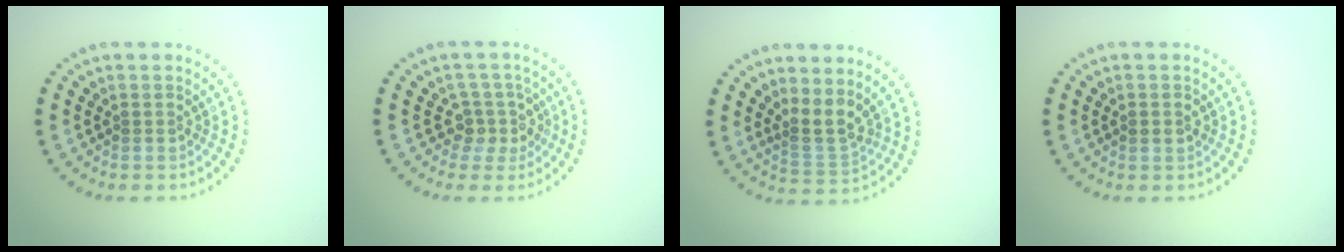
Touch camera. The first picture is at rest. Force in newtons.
{"total": 2.6, "press": 1.9, "slide": 1.7}
{"total": 2.7, "press": 2.0, "slide": 1.9}
{"total": 1.3, "press": 1.3, "slide": 0.1}